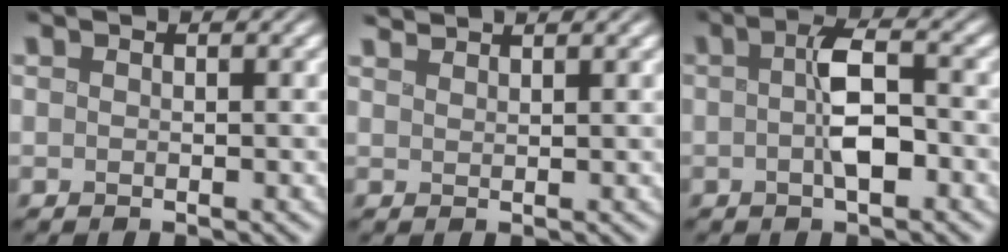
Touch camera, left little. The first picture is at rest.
{"total": 2.0, "force": [1.8, 0.2, 0.6], "torque": [-0.003, 0.005, 0.029]}
{"total": 3.8, "force": [-0.6, 1.4, 3.5], "torque": [-0.066, 0.006, -0.014]}